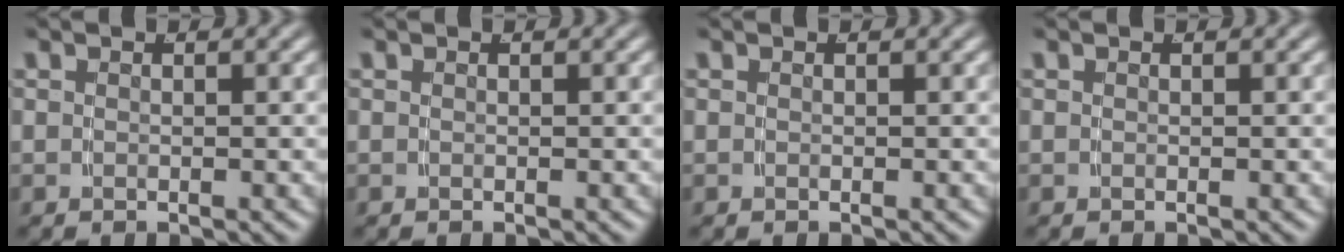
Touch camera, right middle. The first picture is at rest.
{"total": 0.0}
{"total": 0.0}
{"total": 0.0}